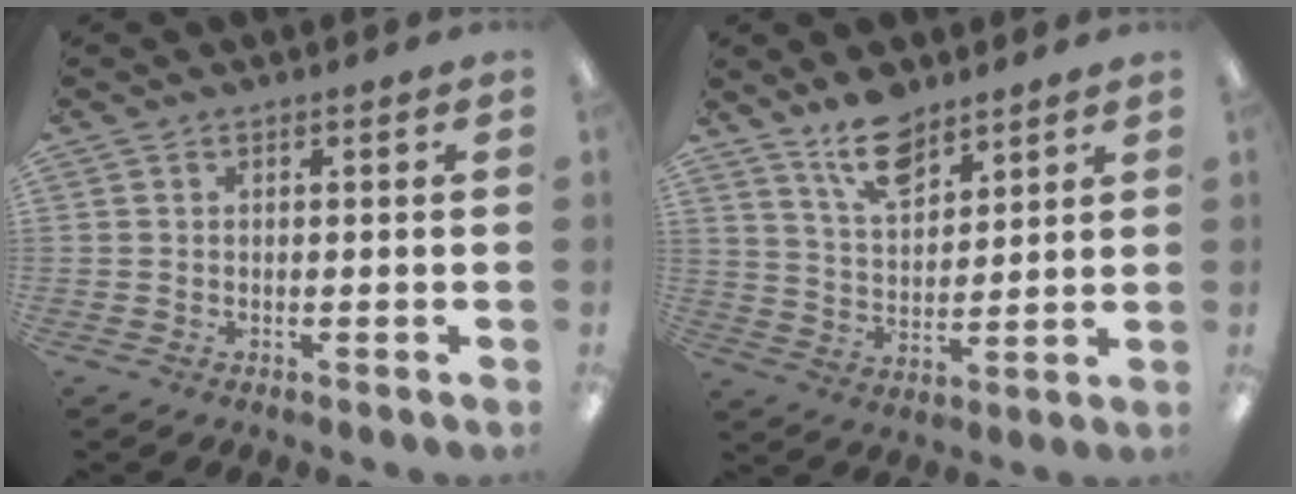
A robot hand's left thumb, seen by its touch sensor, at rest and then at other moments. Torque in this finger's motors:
{"motor_torque": [-0.09, -0.15, 0.13, -0.17, 0.13]}